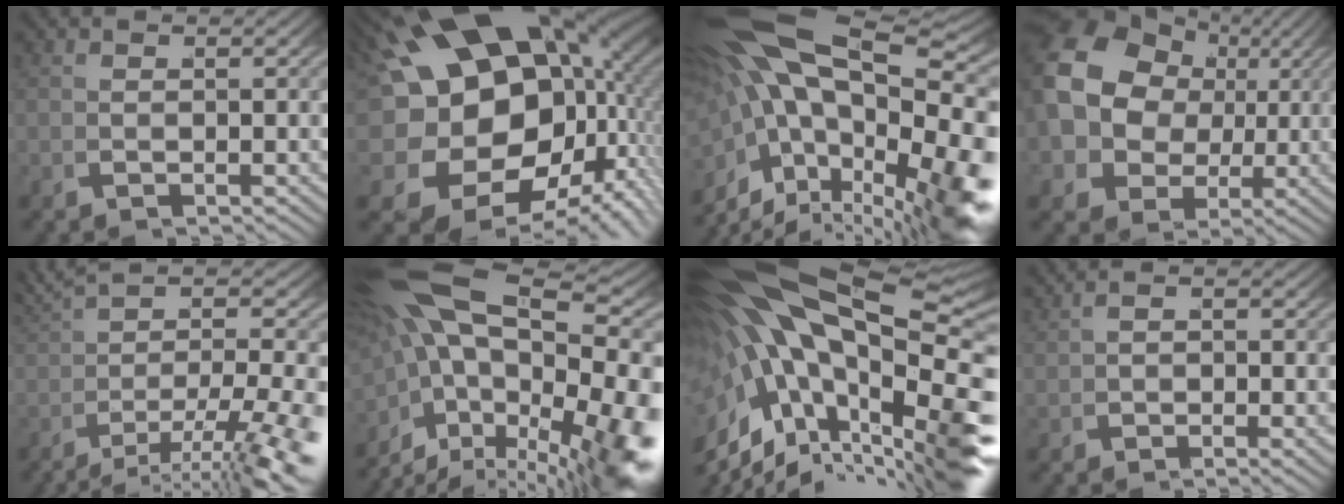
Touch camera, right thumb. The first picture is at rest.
{"total": 27.6, "force": [1.3, 19.9, 19.2], "torque": [-0.363, -0.058, 0.048]}
{"total": 17.1, "force": [-0.6, 9.4, 14.3], "torque": [-0.262, -0.057, 0.025]}
{"total": 12.9, "force": [2.5, 10.5, 7.1], "torque": [-0.184, -0.038, 0.060]}
{"total": 7.9, "force": [-1.3, 2.8, 7.3], "torque": [-0.113, -0.010, 0.000]}
{"total": 14.7, "force": [-1.6, 8.8, 11.7], "torque": [-0.239, -0.066, 0.014]}
{"total": 20.7, "force": [0.7, 12.7, 16.3], "torque": [-0.293, -0.052, 0.049]}
{"total": 1.5, "force": [0.8, -0.4, 1.1], "torque": [-0.018, -0.001, 0.025]}